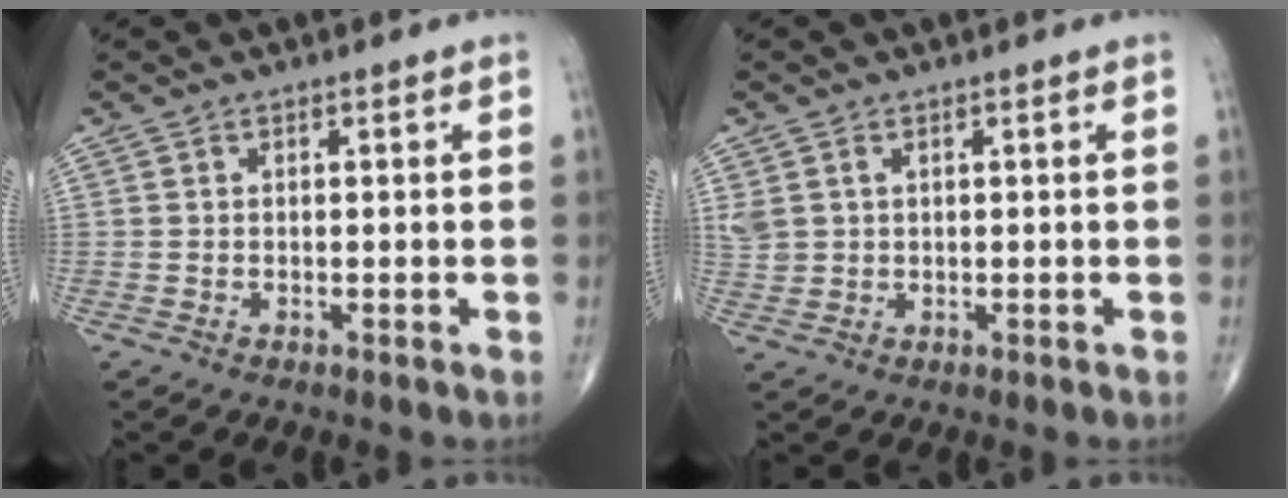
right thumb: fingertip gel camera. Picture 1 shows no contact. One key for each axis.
{"total": 3.7, "fx": 1.3, "fy": 2.7, "fz": 2.2, "tx": -0.057, "ty": 0.007, "tz": 0.037}